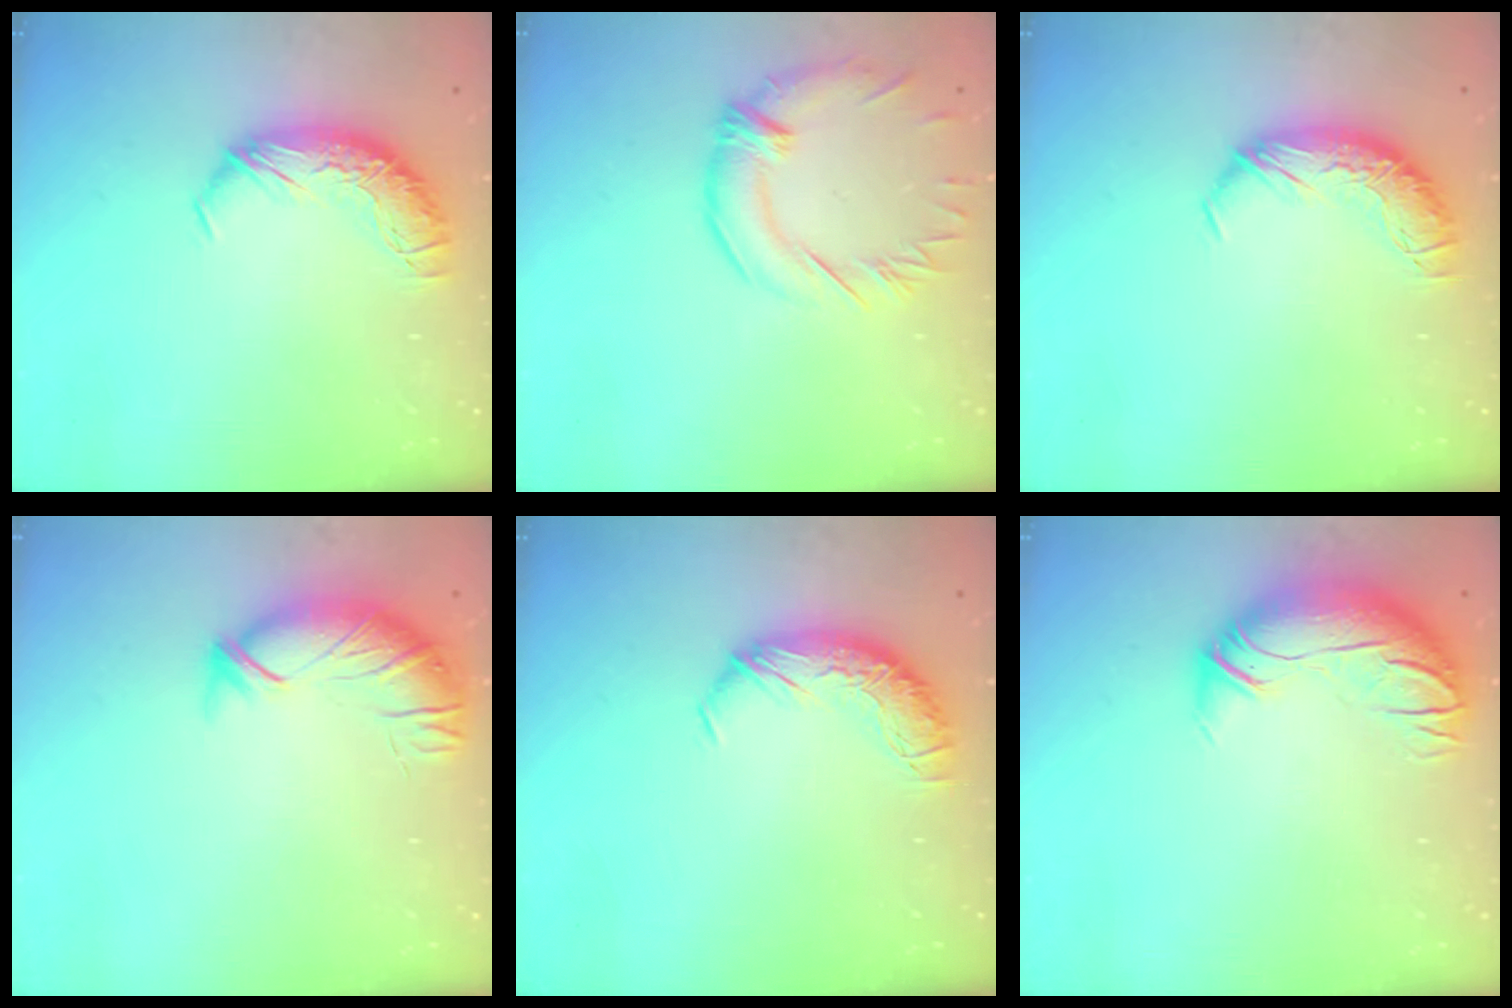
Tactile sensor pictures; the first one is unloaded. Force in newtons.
{"total": 2.1, "press": 1.3, "slide": 1.6}
{"total": 0.0}
{"total": 3.8, "press": 3.0, "slide": 2.4}
{"total": 0.0}
{"total": 3.0, "press": 0.4, "slide": 2.9}